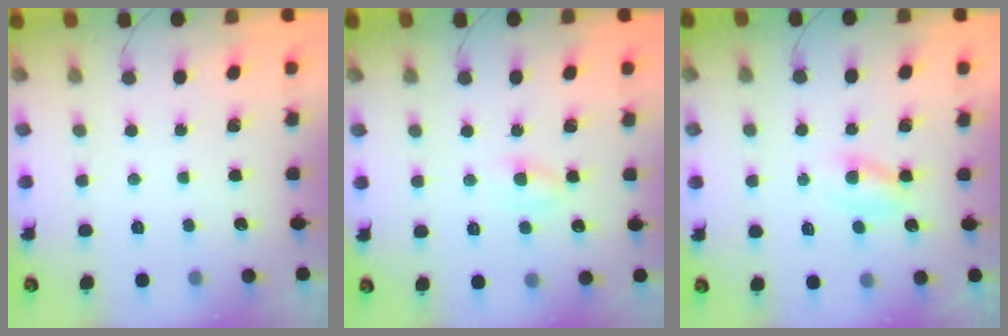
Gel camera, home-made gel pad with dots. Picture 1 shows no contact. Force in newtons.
{"total": 3.7, "press": 3.5, "slide": 1.1}
{"total": 1.9, "press": 1.7, "slide": 0.9}